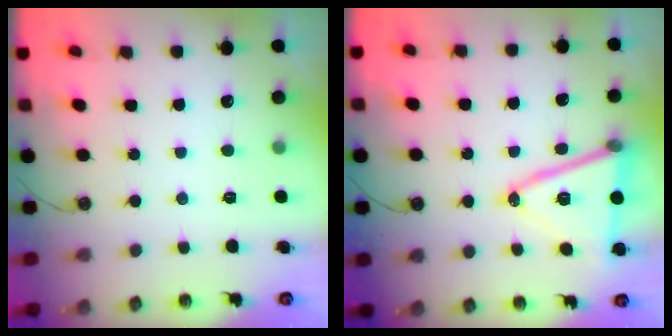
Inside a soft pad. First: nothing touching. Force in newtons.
{"total": 16.1, "press": 15.6, "slide": 3.9}